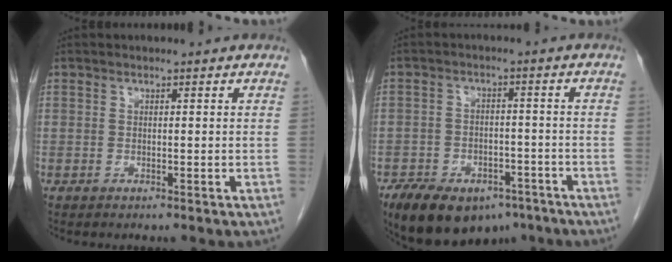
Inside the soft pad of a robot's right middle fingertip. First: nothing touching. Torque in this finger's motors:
{"motor_torque": [0.77, -1.33, 0.11, 0.05]}